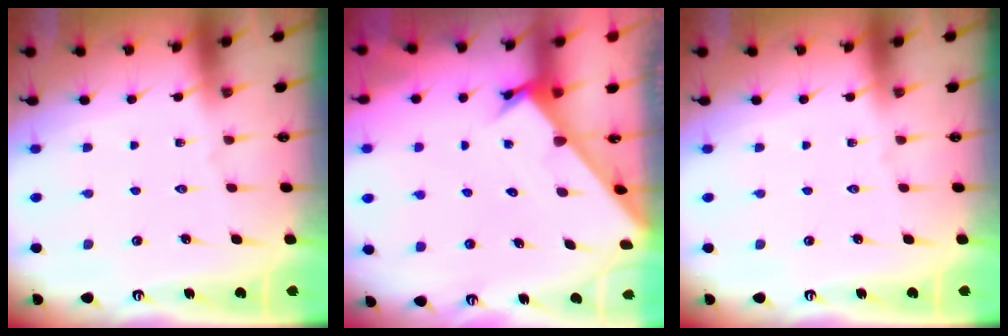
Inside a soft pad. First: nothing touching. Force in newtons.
{"total": 2.2, "press": 2.2, "slide": 0.1}
{"total": 0.0}